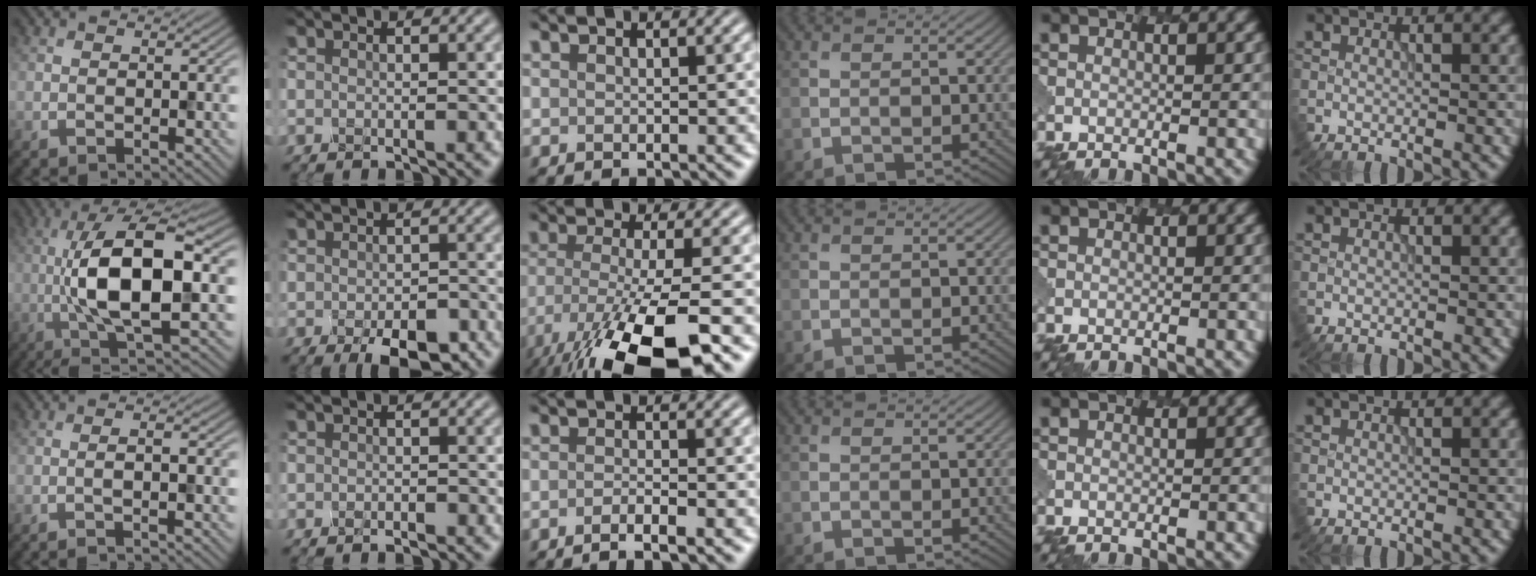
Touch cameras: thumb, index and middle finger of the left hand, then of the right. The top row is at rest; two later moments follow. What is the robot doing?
{"motion": "dispense", "object": "glue stick"}